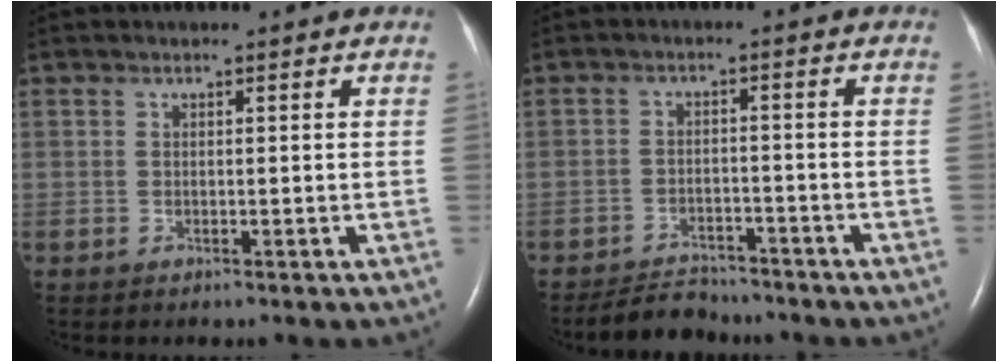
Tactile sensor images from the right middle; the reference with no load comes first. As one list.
[{"total": 4.7, "force": [-4.5, 1.4, 0.3], "torque": [-0.015, -0.009, -0.076]}]